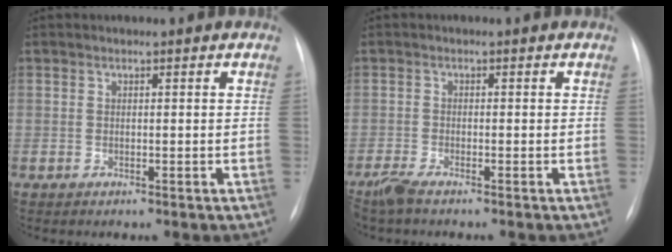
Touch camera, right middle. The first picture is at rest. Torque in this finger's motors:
{"motor_torque": [0.37, -0.39, 0.04, 0.04]}